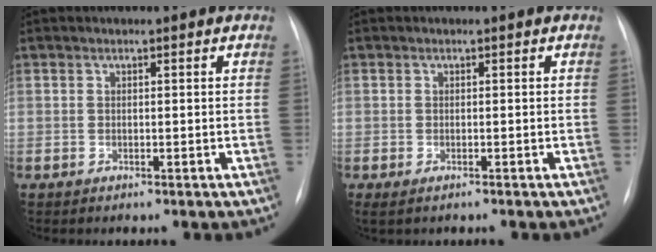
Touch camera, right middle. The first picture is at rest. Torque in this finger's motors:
{"motor_torque": [0.58, -0.61, 0.09, 0.02]}